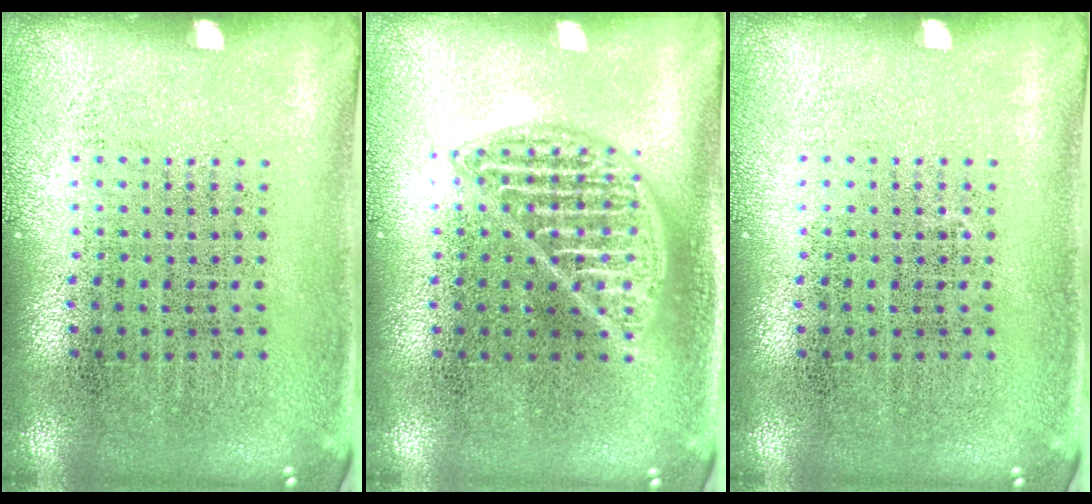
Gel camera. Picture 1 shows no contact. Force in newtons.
{"total": 1.5, "press": 1.5, "slide": 0.2}
{"total": 0.0}